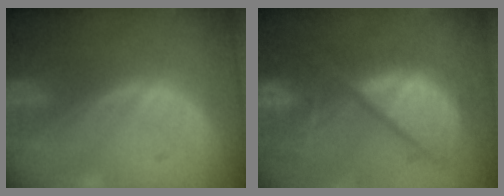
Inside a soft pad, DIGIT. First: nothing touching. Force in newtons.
{"total": 12.5, "press": 10.3, "slide": 7.1}